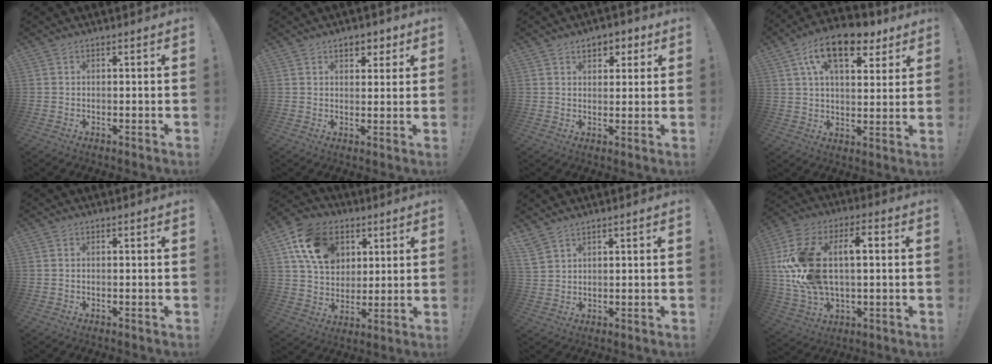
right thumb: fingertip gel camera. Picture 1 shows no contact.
{"total": 4.6, "force": [2.6, 3.2, 2.1], "torque": [-0.015, -0.009, 0.043]}
{"total": 5.1, "force": [2.4, 3.6, 2.7], "torque": [-0.029, -0.003, 0.040]}
{"total": 16.6, "force": [8.7, 8.1, 11.6], "torque": [-0.182, -0.033, 0.149]}
{"total": 0.0}
{"total": 17.0, "force": [7.2, 12.5, 9.0], "torque": [-0.140, -0.021, 0.141]}
{"total": 4.1, "force": [3.5, 1.3, 1.5], "torque": [-0.036, -0.015, 0.070]}
{"total": 20.6, "force": [2.9, 12.2, 16.3], "torque": [-0.328, 0.010, 0.048]}